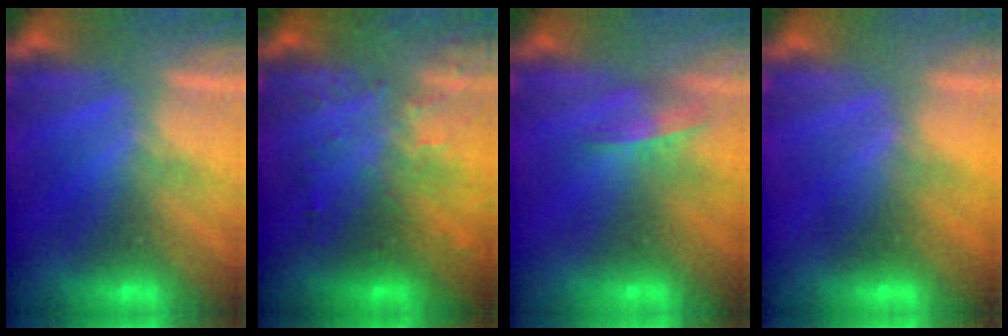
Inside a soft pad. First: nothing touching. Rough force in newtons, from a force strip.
{"total": 4.7}
{"total": 9.1}
{"total": 2.8}